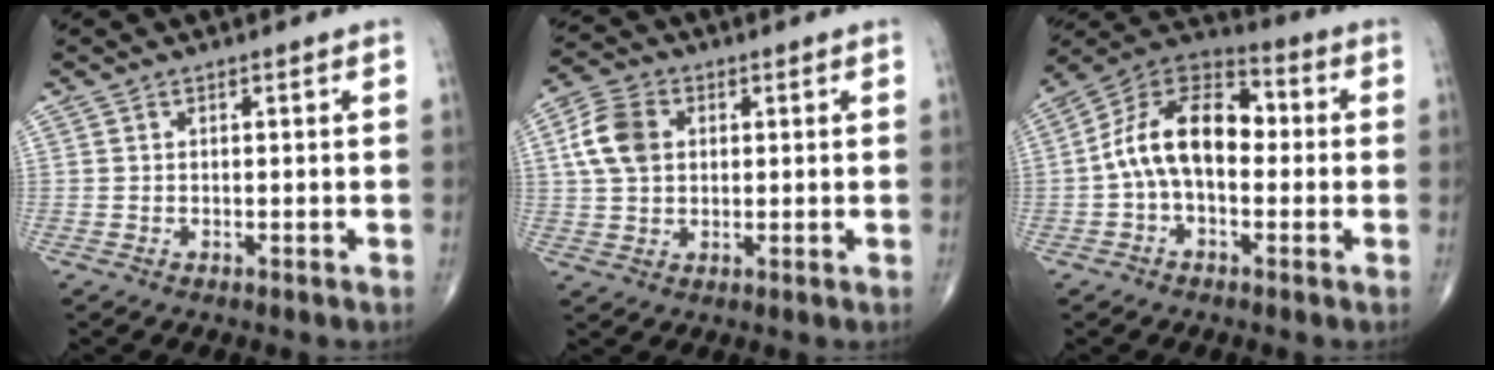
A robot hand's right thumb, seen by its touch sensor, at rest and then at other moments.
{"total": 8.4, "force": [1.8, 6.1, 5.5], "torque": [-0.103, 0.010, 0.031]}
{"total": 14.5, "force": [-0.4, 8.8, 11.6], "torque": [-0.184, 0.045, -0.022]}